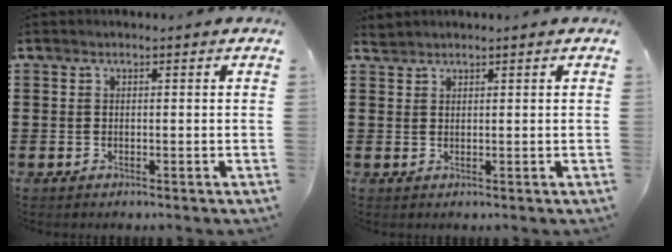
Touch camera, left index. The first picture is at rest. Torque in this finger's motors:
{"motor_torque": [0.06, -0.06, -0.01, 0.00]}